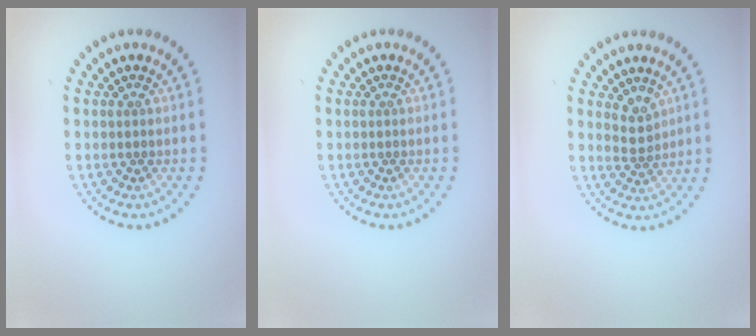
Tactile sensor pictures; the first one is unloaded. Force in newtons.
{"total": 0.0}
{"total": 2.0, "press": 1.5, "slide": 1.3}